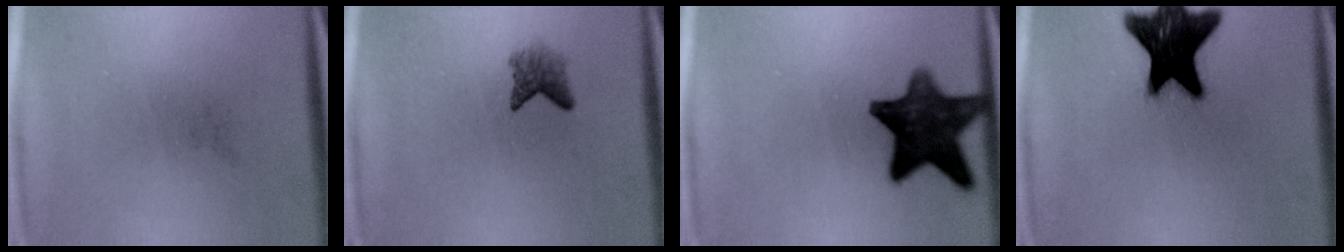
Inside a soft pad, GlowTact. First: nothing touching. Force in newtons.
{"total": 2.2}
{"total": 12.3}
{"total": 19.6}